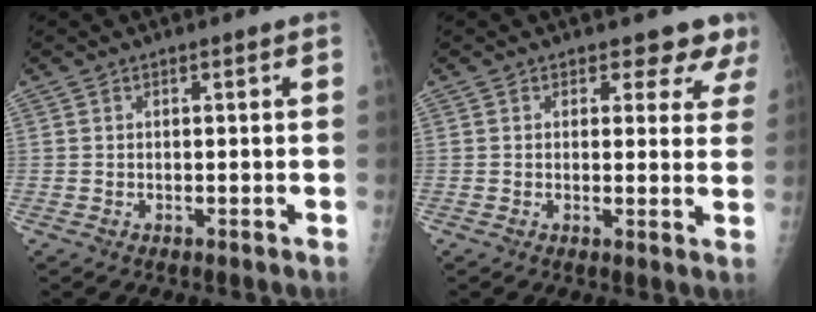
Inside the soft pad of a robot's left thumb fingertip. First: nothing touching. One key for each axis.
{"total": 5.3, "fx": 4.4, "fy": 2.8, "fz": 0.9, "tx": 0.028, "ty": -0.022, "tz": 0.030}